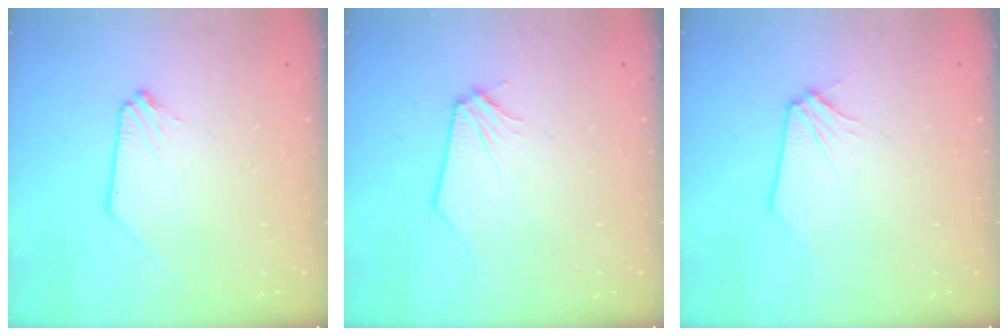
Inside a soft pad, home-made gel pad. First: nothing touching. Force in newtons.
{"total": 0.0}
{"total": 0.0}